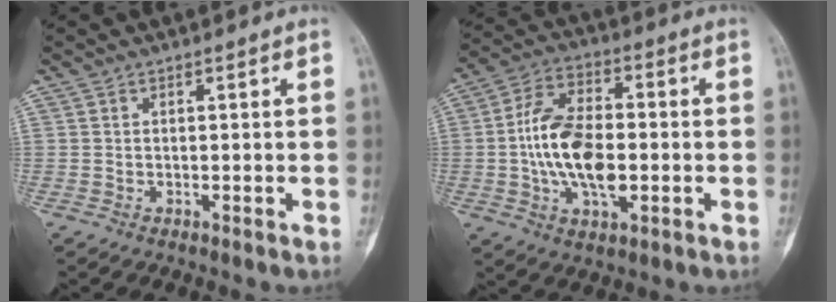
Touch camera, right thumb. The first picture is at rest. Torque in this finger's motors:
{"motor_torque": [0.18, 0.39, 0.29, -0.18, 0.07]}